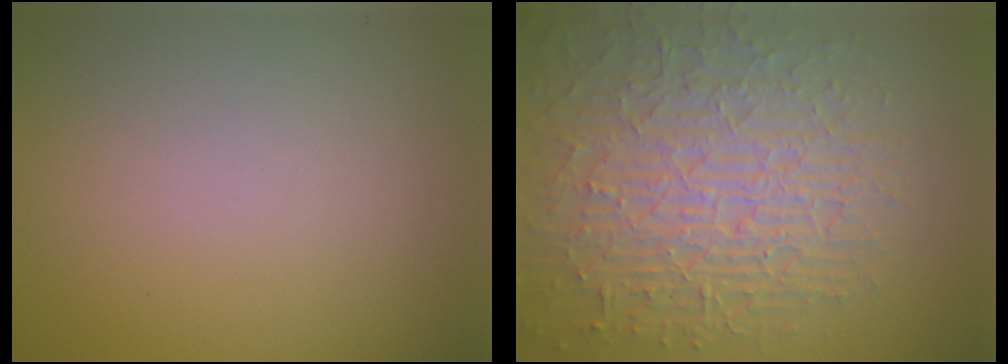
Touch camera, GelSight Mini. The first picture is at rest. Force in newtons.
{"total": 9.0, "press": 6.1, "slide": 6.6}